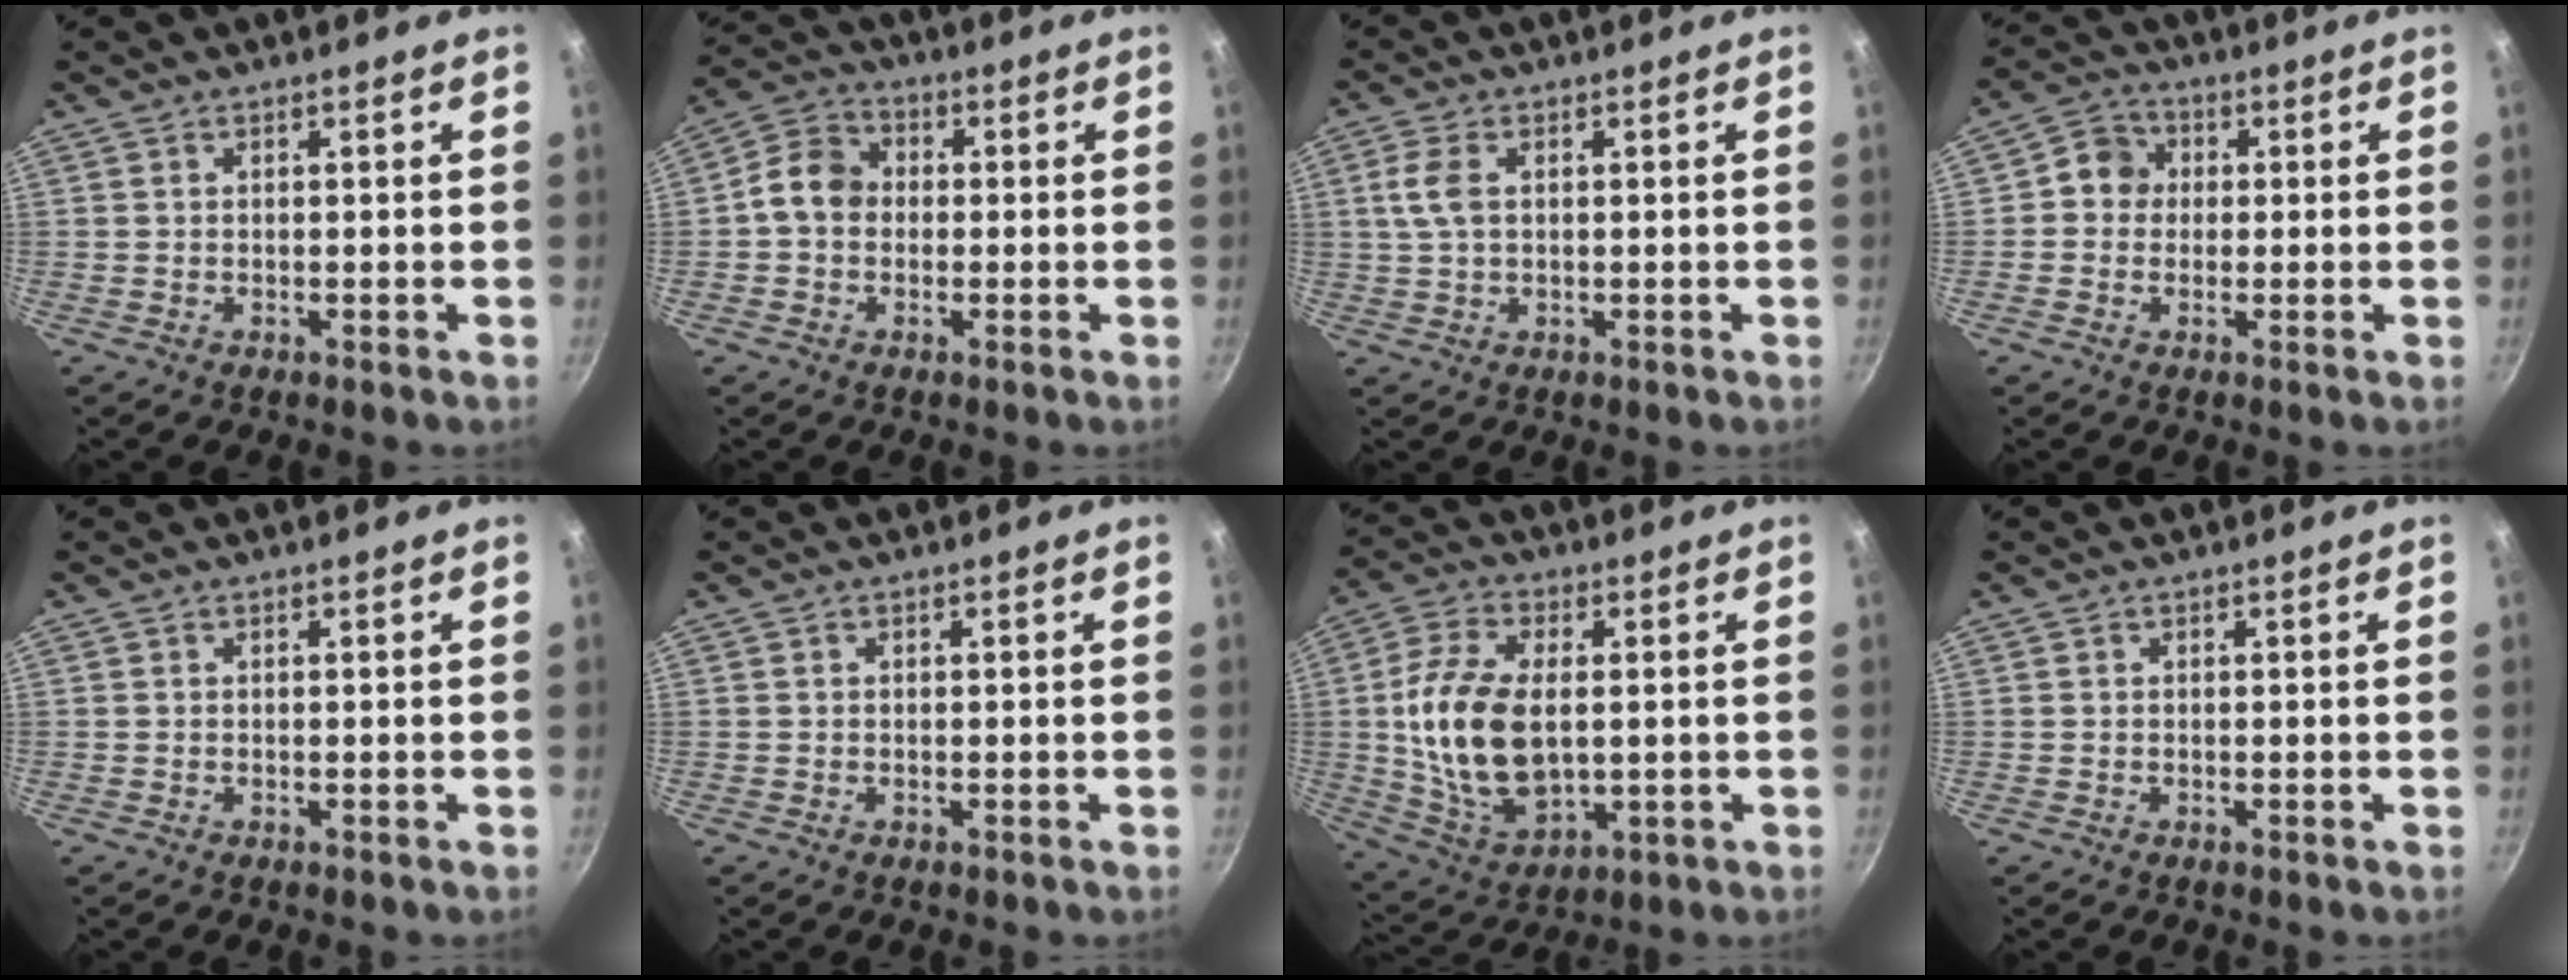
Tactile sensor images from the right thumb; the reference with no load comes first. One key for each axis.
{"total": 7.3, "fx": -0.4, "fy": 6.0, "fz": 4.1, "tx": -0.049, "ty": 0.021, "tz": -0.027}
{"total": 4.8, "fx": 1.1, "fy": 2.9, "fz": 3.6, "tx": -0.074, "ty": 0.004, "tz": 0.020}
{"total": 5.7, "fx": 0.4, "fy": 5.2, "fz": 2.1, "tx": -0.001, "ty": 0.011, "tz": -0.009}
{"total": 0.0}
{"total": 0.0}
{"total": 17.3, "fx": 0.8, "fy": 10.1, "fz": 14.1, "tx": -0.259, "ty": -0.003, "tz": 0.023}
{"total": 0.0}